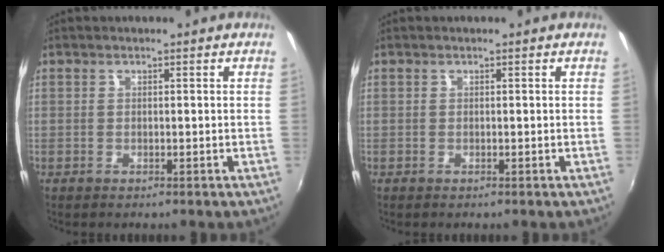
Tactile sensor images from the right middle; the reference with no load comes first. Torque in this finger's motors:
{"motor_torque": [-0.06, 0.01, -0.01, 0.01]}